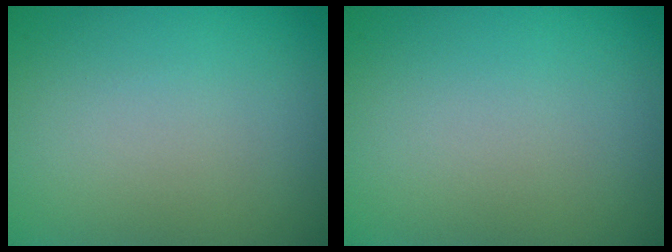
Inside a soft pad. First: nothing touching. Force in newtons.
{"total": 0.0}